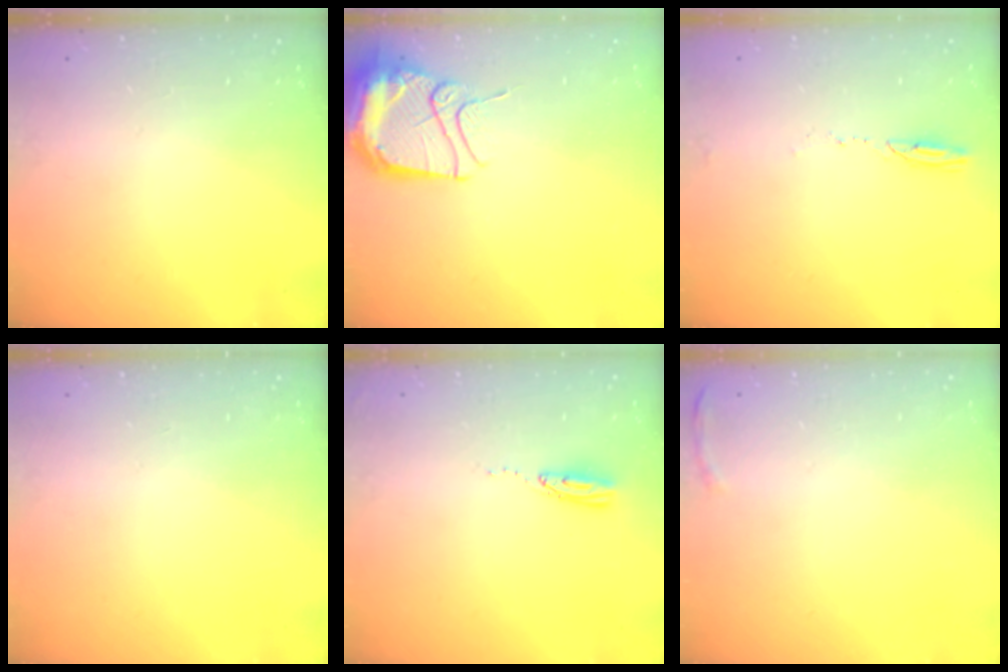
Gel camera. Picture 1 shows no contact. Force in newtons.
{"total": 13.3, "press": 13.2, "slide": 1.4}
{"total": 4.7, "press": 4.7, "slide": 0.5}
{"total": 0.0}
{"total": 5.0, "press": 5.0, "slide": 0.5}
{"total": 5.2, "press": 5.1, "slide": 1.2}